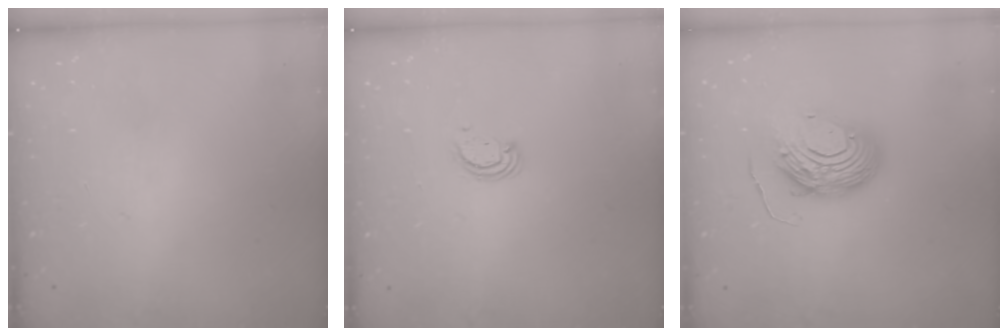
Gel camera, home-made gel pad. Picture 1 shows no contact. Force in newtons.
{"total": 2.3, "press": 2.3, "slide": 0.2}
{"total": 11.5, "press": 11.5, "slide": 1.1}